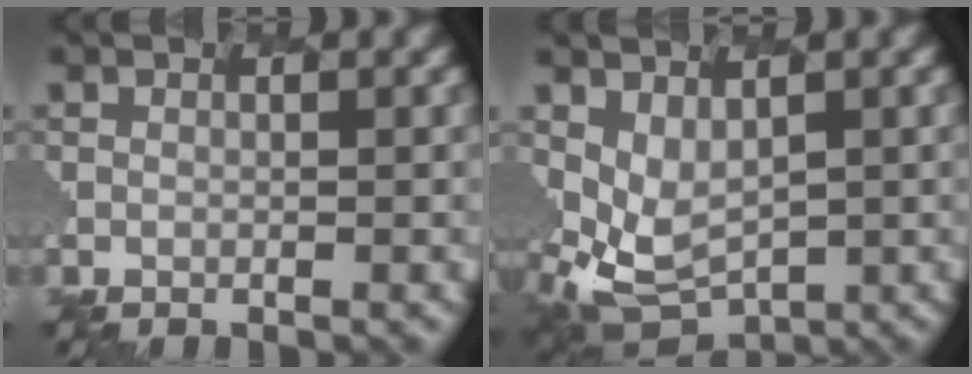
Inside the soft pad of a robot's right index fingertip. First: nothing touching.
{"total": 5.2, "force": [-0.1, 3.6, 3.7], "torque": [-0.101, -0.013, 0.000]}